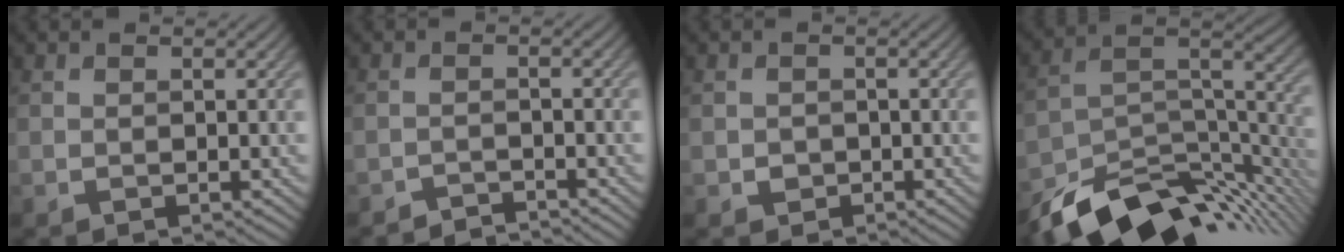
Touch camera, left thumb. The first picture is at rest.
{"total": 2.3, "force": [-2.2, 0.1, 0.2], "torque": [0.001, 0.001, -0.044]}
{"total": 1.5, "force": [-0.5, 1.3, 0.3], "torque": [-0.002, -0.005, -0.012]}
{"total": 14.1, "force": [-10.2, 5.9, 7.7], "torque": [-0.153, -0.024, -0.161]}